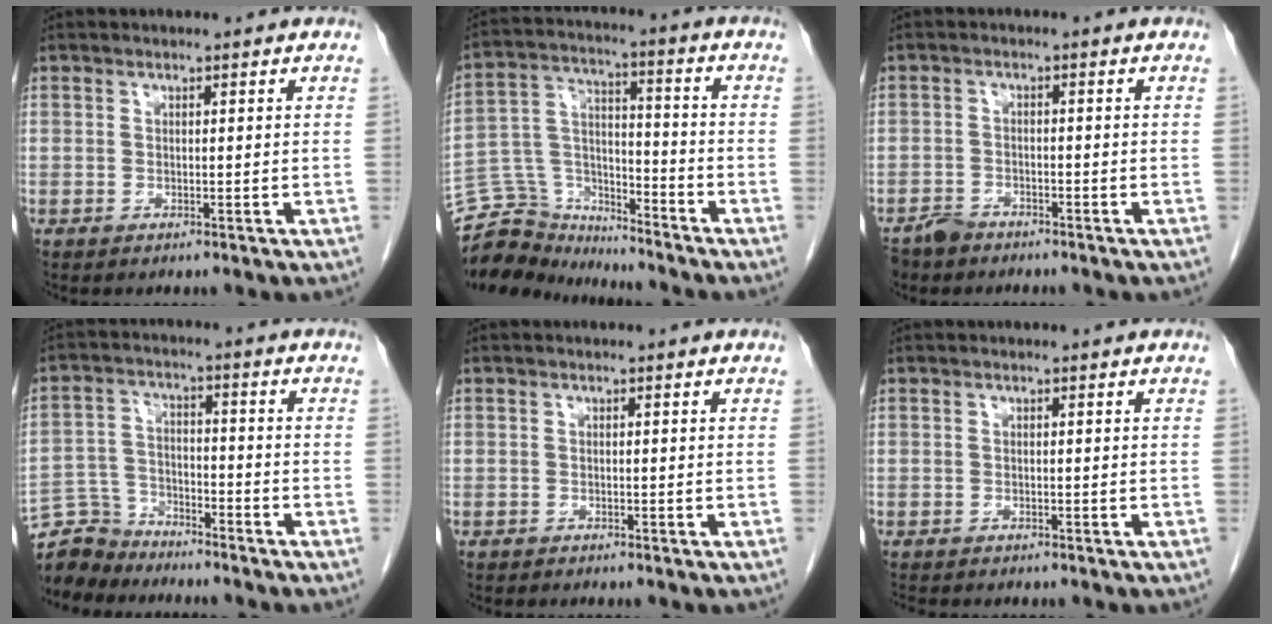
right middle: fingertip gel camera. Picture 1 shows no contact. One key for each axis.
{"total": 11.2, "fx": -10.8, "fy": 3.0, "fz": -0.1, "tx": -0.008, "ty": 0.052, "tz": -0.201}
{"total": 2.7, "fx": -2.4, "fy": 1.2, "fz": 0.2, "tx": -0.011, "ty": 0.001, "tz": -0.039}
{"total": 7.5, "fx": -7.2, "fy": 1.8, "fz": -0.7, "tx": 0.009, "ty": 0.007, "tz": -0.142}
{"total": 0.8, "fx": -0.8, "fy": 0.1, "fz": 0.2, "tx": -0.009, "ty": -0.002, "tz": -0.015}
{"total": 2.8, "fx": -2.5, "fy": 0.7, "fz": 1.1, "tx": -0.017, "ty": -0.006, "tz": -0.035}